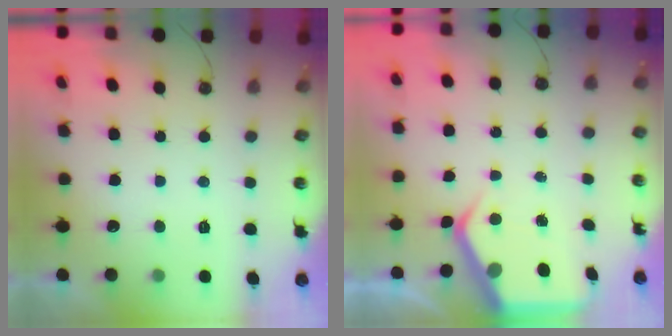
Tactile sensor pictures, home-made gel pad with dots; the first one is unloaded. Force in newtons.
{"total": 5.4, "press": 5.4, "slide": 0.3}